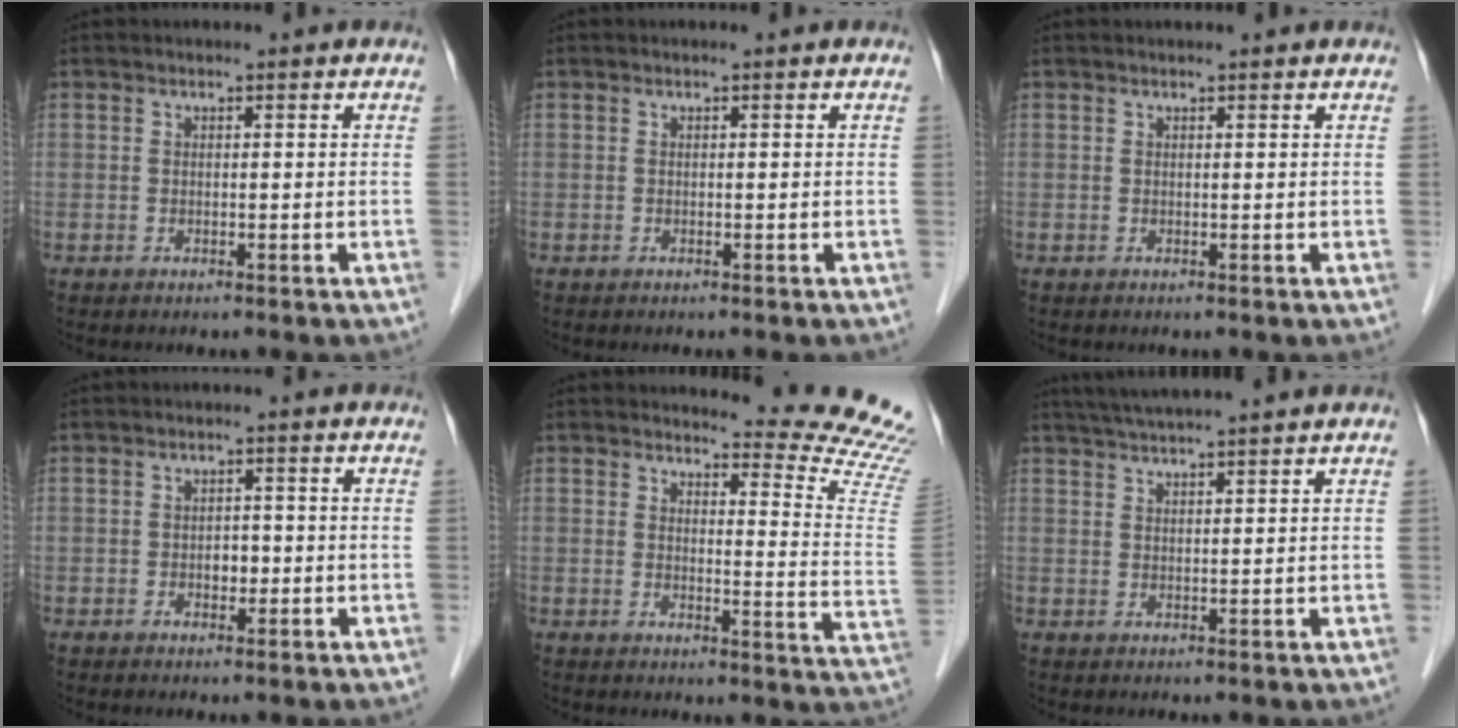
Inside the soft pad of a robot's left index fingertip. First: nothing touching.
{"total": 0.0}
{"total": 1.2, "force": [1.2, 0.0, 0.3], "torque": [-0.009, 0.010, 0.015]}
{"total": 1.9, "force": [-0.5, 1.3, 1.4], "torque": [-0.018, 0.004, -0.005]}
{"total": 13.5, "force": [13.4, -1.9, 1.1], "torque": [-0.009, -0.147, 0.127]}
{"total": 7.1, "force": [6.2, -1.1, 3.2], "torque": [-0.055, 0.027, 0.097]}